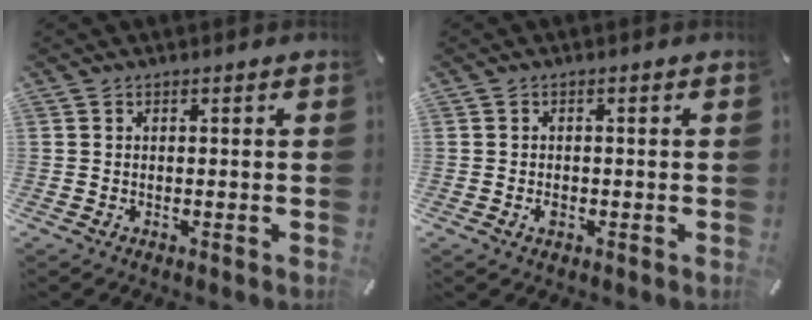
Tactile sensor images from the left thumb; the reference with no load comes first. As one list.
[{"total": 1.2, "force": [-0.5, 0.8, 0.8], "torque": [-0.016, 0.000, -0.010]}]